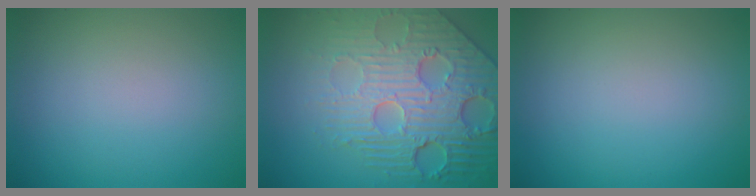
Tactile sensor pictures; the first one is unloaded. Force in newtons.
{"total": 8.6, "press": 6.0, "slide": 6.1}
{"total": 0.0}